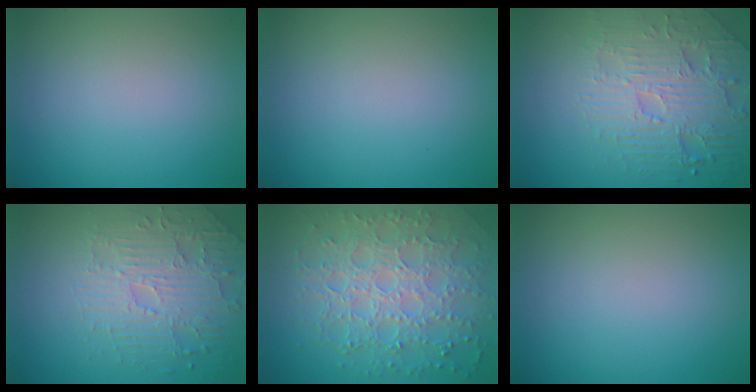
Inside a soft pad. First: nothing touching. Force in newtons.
{"total": 0.0}
{"total": 4.9, "press": 4.6, "slide": 1.8}
{"total": 4.7, "press": 4.0, "slide": 2.5}
{"total": 8.1, "press": 5.7, "slide": 5.8}
{"total": 0.0}